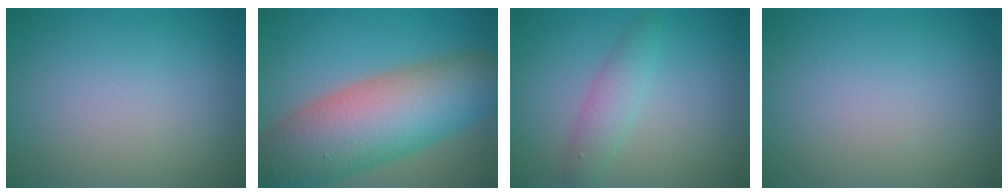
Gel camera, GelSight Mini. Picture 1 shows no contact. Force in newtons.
{"total": 12.3, "press": 12.3, "slide": 0.7}
{"total": 2.4, "press": 2.4, "slide": 0.1}
{"total": 0.0}